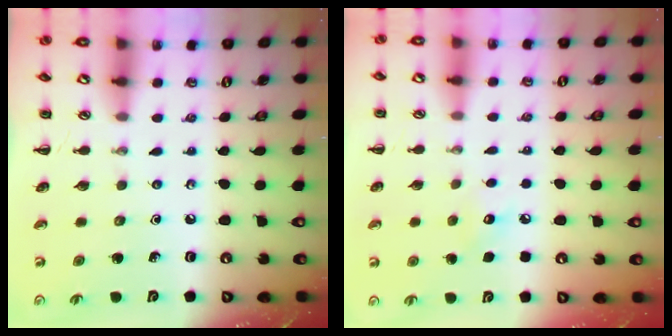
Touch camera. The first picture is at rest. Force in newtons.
{"total": 5.8, "press": 5.6, "slide": 1.5}